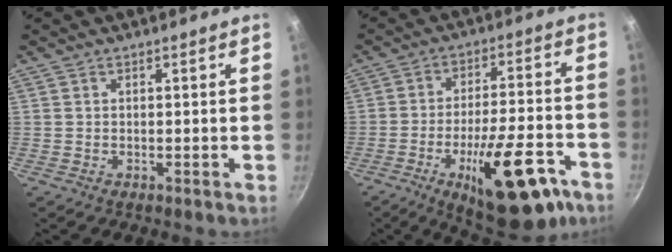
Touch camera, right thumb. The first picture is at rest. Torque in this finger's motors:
{"motor_torque": [3.15, 1.85, 1.90, -0.87, 0.61]}